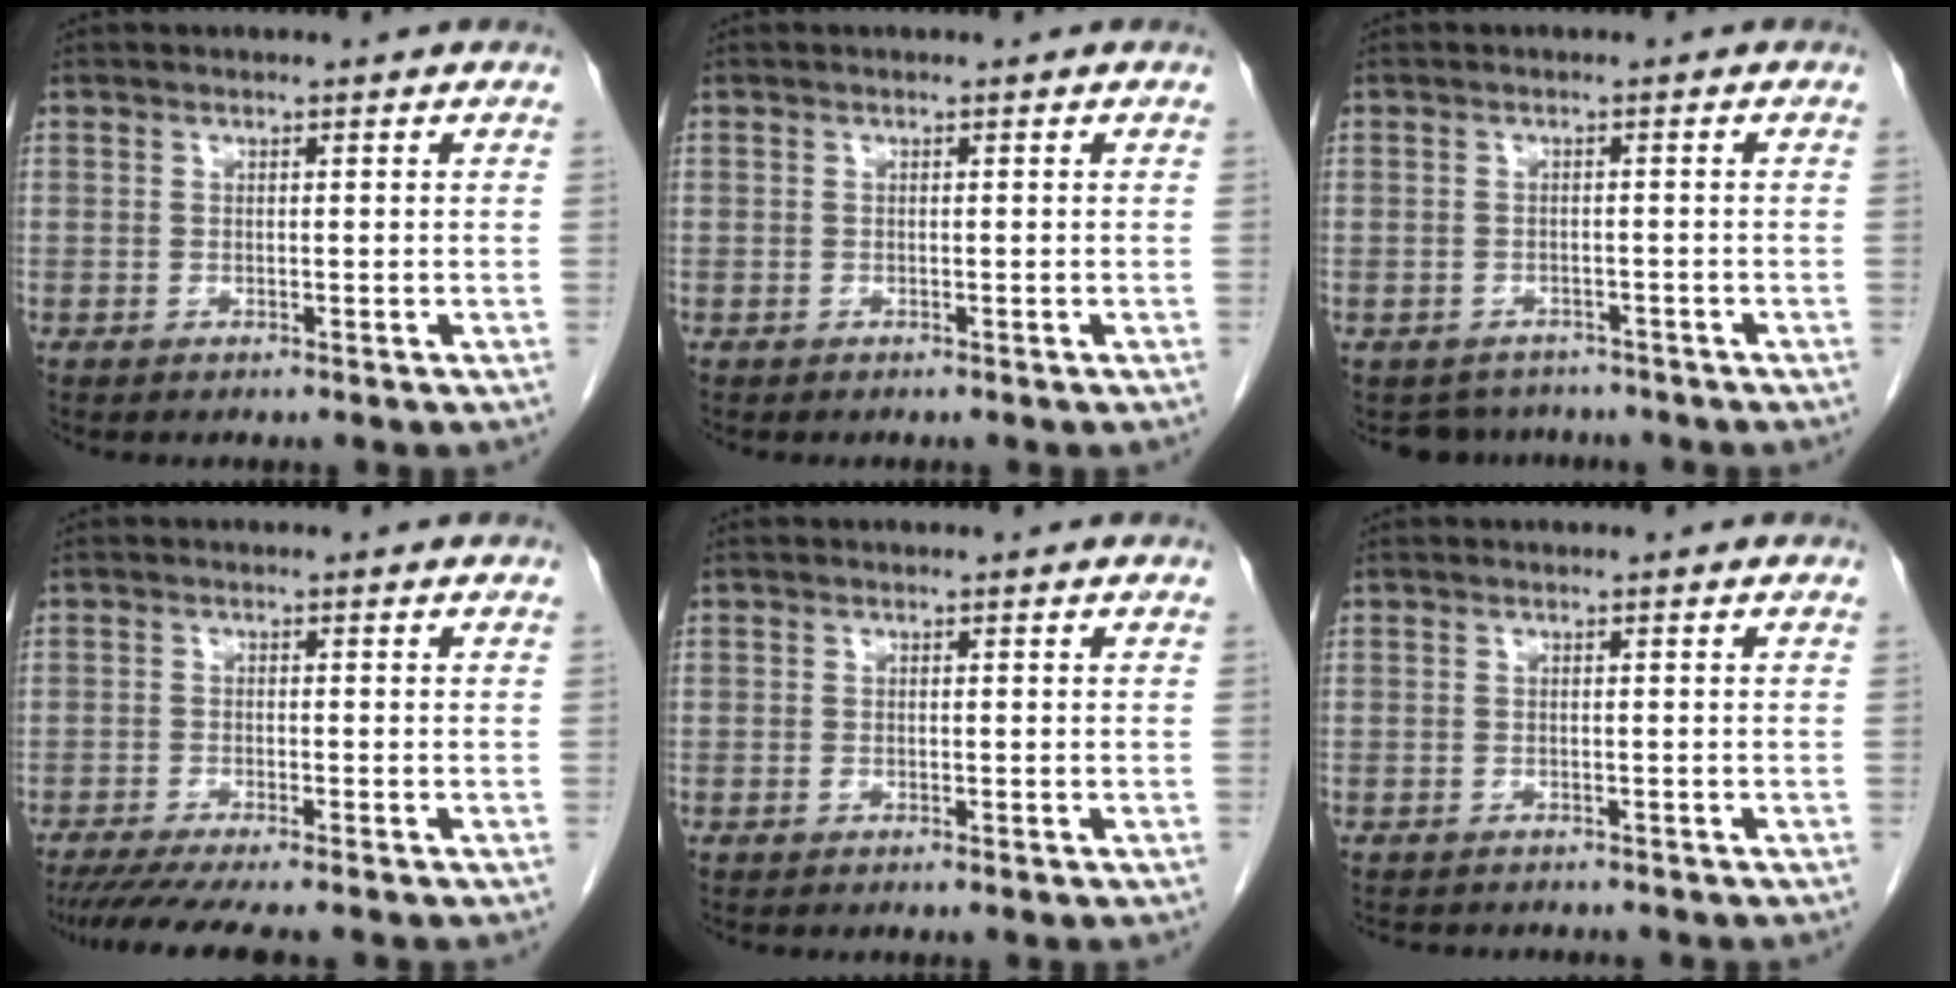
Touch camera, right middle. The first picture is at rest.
{"total": 0.0}
{"total": 4.4, "force": [-3.8, 2.1, -0.4], "torque": [0.008, 0.007, -0.052]}
{"total": 9.4, "force": [-8.0, 0.3, 4.8], "torque": [-0.062, -0.020, -0.125]}
{"total": 0.7, "force": [-0.5, 0.2, 0.5], "torque": [-0.010, 0.000, -0.006]}
{"total": 4.4, "force": [-4.0, 1.5, 1.1], "torque": [-0.014, -0.002, -0.050]}